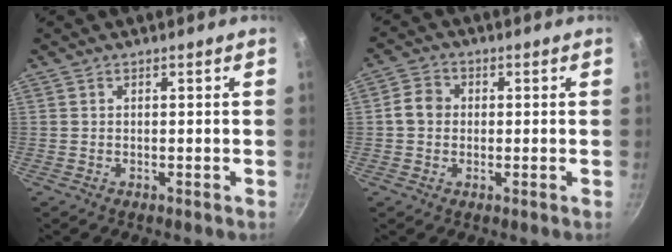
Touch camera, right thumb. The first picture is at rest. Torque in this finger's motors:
{"motor_torque": [0.67, 1.14, 0.49, -0.06, -0.01]}